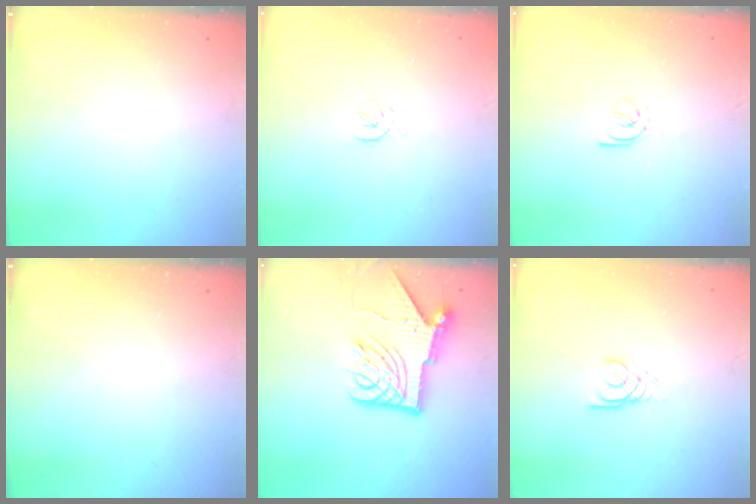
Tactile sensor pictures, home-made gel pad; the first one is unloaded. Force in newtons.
{"total": 1.6, "press": 1.5, "slide": 0.6}
{"total": 3.2, "press": 3.2, "slide": 0.7}
{"total": 0.0}
{"total": 13.5, "press": 13.4, "slide": 1.6}
{"total": 2.5, "press": 2.5, "slide": 0.2}